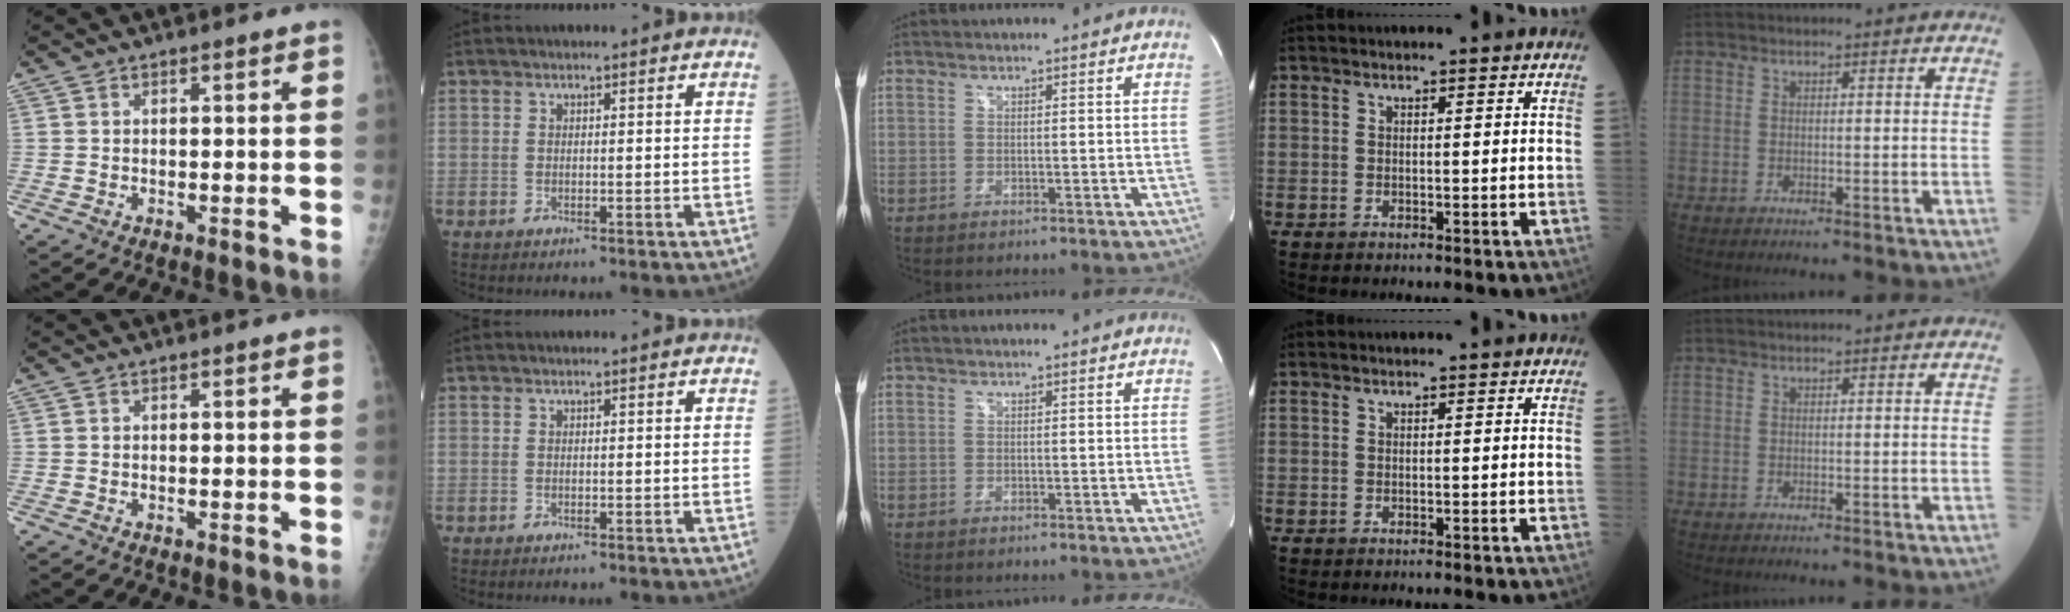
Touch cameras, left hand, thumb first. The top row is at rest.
{}